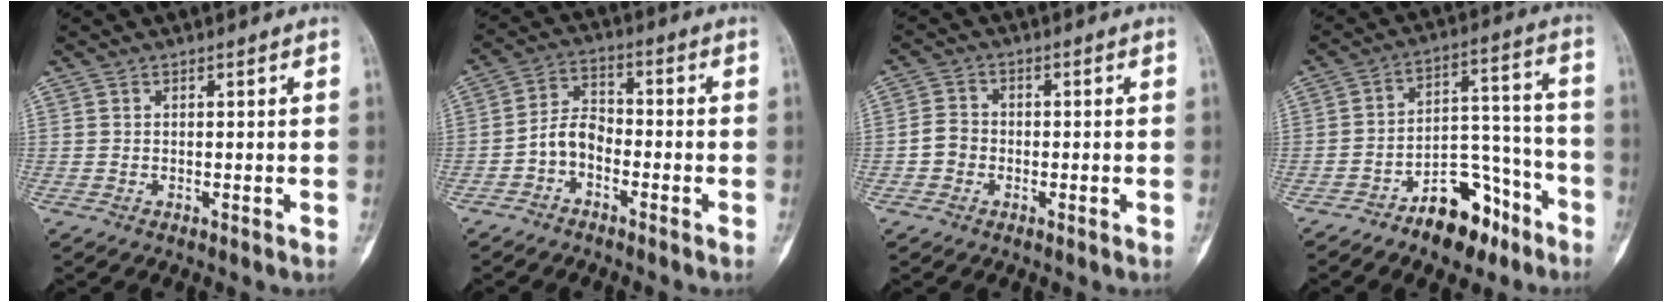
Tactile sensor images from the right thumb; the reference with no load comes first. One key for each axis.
{"total": 5.6, "fx": -2.6, "fy": 3.7, "fz": 3.3, "tx": -0.054, "ty": 0.031, "tz": -0.060}
{"total": 3.5, "fx": -1.0, "fy": 3.1, "fz": 1.4, "tx": -0.011, "ty": 0.014, "tz": -0.025}
{"total": 12.6, "fx": -8.4, "fy": 6.5, "fz": 6.7, "tx": -0.070, "ty": 0.093, "tz": -0.136}